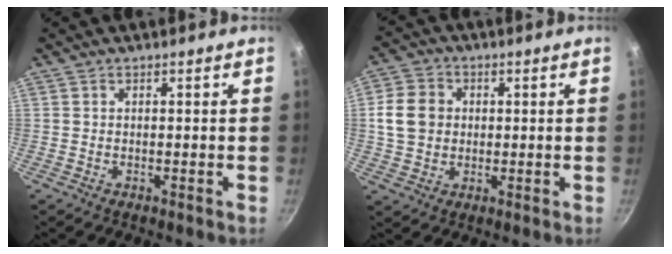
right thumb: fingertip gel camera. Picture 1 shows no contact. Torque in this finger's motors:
{"motor_torque": [-0.32, 0.54, 0.52, -0.08, 0.13]}